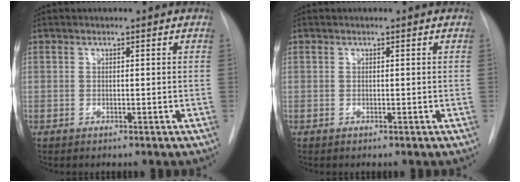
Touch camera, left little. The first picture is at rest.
{"total": 0.0}